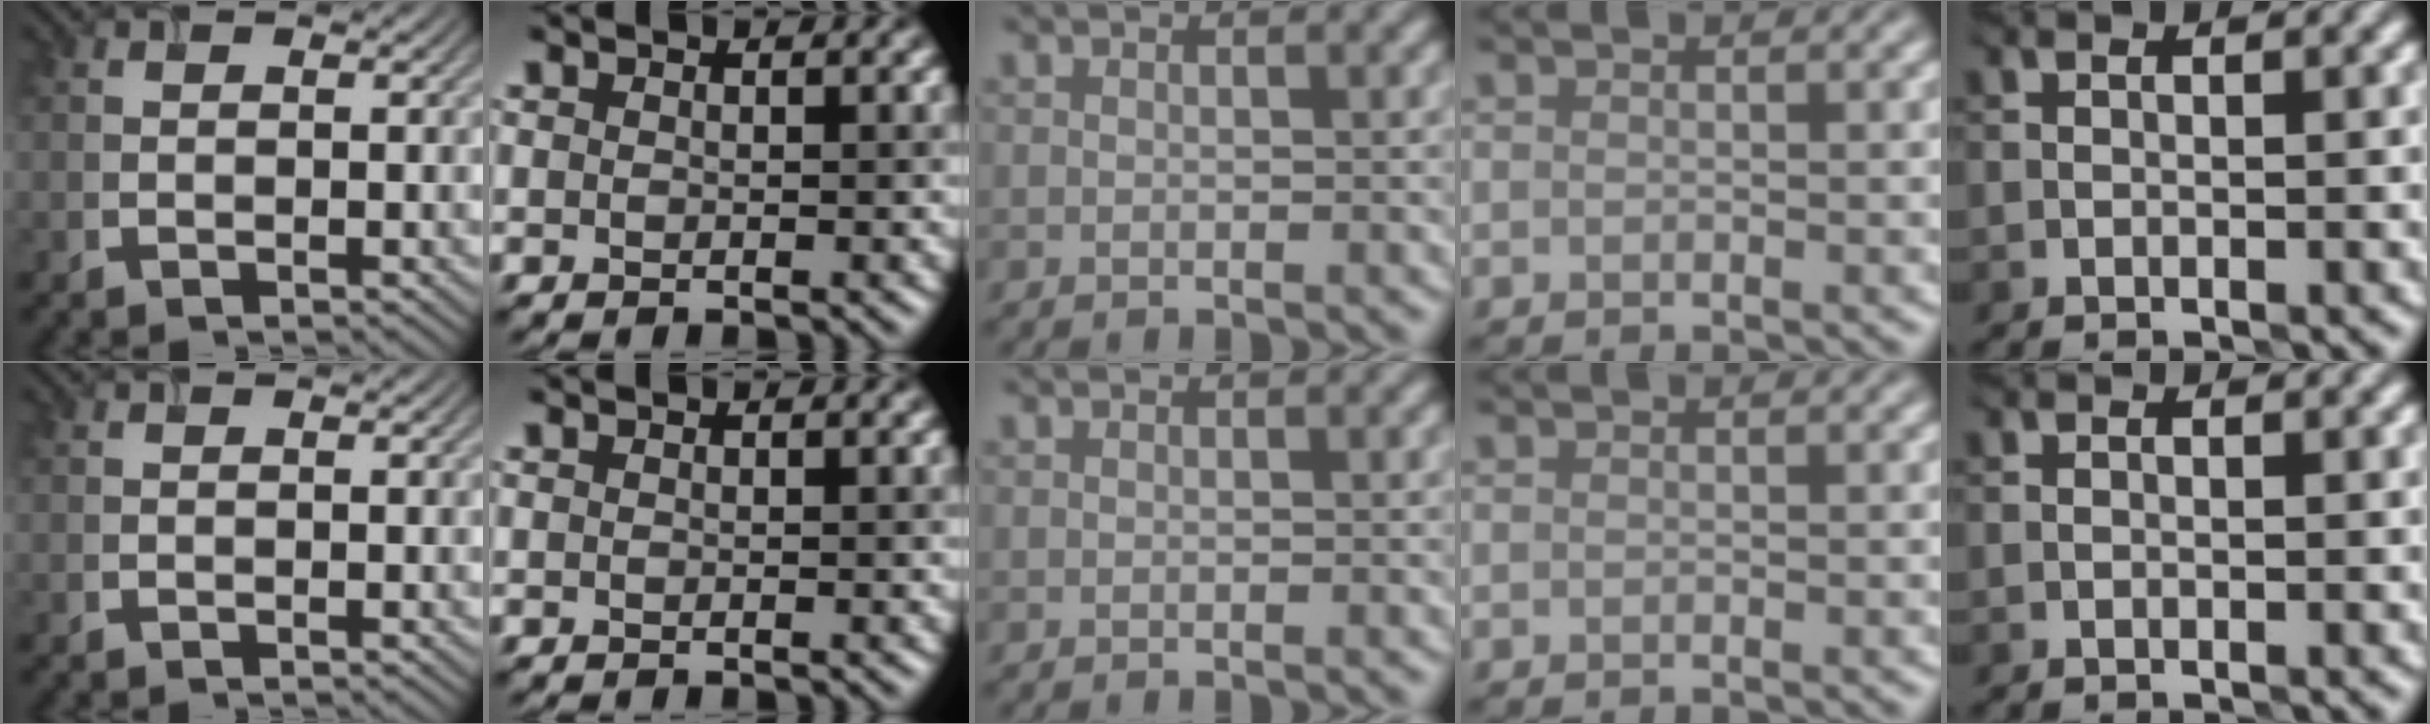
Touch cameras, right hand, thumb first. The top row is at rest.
{}